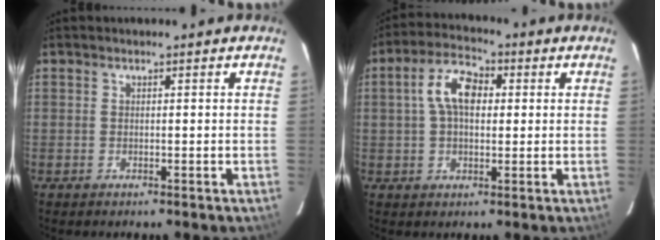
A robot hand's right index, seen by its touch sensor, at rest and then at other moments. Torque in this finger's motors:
{"motor_torque": [1.04, -0.16, 0.56, 0.13]}